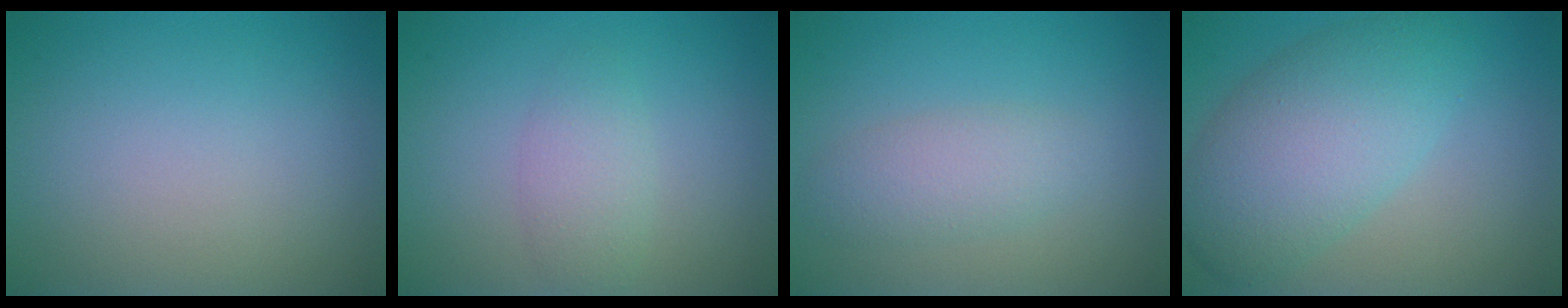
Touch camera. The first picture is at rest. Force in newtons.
{"total": 1.2, "press": 1.2, "slide": 0.2}
{"total": 2.6, "press": 2.6, "slide": 0.1}
{"total": 7.2, "press": 7.2, "slide": 0.2}